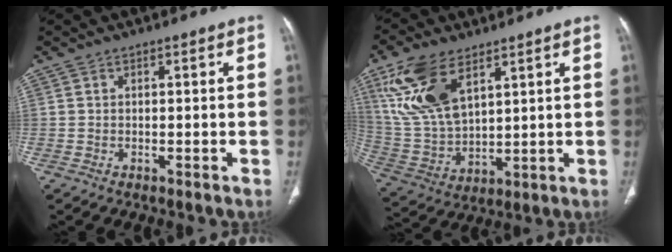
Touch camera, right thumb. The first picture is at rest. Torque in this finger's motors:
{"motor_torque": [0.39, 3.48, 1.46, 1.31, 0.20]}